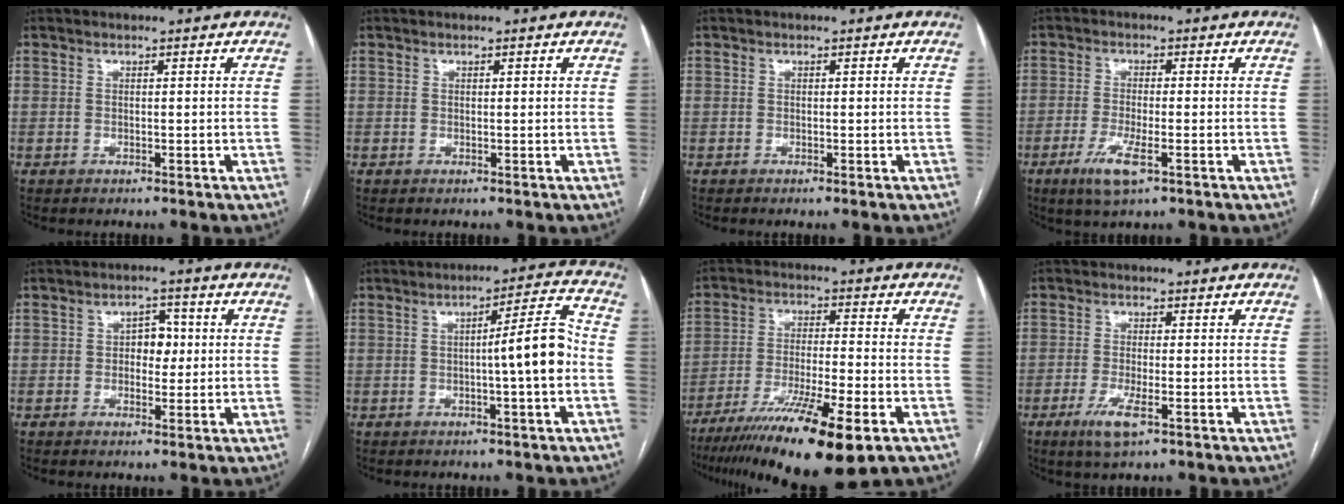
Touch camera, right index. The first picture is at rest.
{"total": 0.0}
{"total": 0.0}
{"total": 5.5, "force": [-2.7, 0.9, 4.7], "torque": [-0.097, -0.011, -0.048]}
{"total": 3.8, "force": [0.2, 2.5, 2.9], "torque": [-0.037, 0.011, 0.004]}
{"total": 8.1, "force": [-1.1, -0.2, 8.0], "torque": [-0.112, 0.015, -0.018]}
{"total": 17.3, "force": [-10.9, 1.5, 13.4], "torque": [-0.219, -0.041, -0.184]}
{"total": 4.7, "force": [-2.3, 0.9, 4.0], "torque": [-0.084, -0.008, -0.042]}